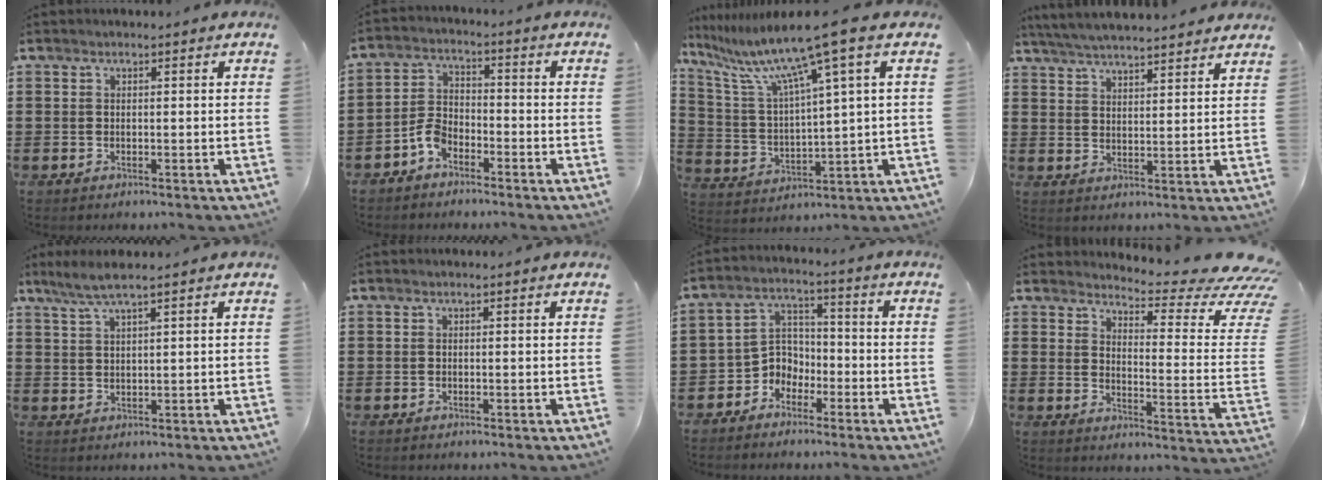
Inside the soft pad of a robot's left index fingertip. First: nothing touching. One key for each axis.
{"total": 4.1, "fx": -3.0, "fy": 2.0, "fz": 1.9, "tx": -0.050, "ty": 0.006, "tz": -0.061}
{"total": 11.2, "fx": 7.3, "fy": -0.2, "fz": 8.5, "tx": -0.198, "ty": -0.040, "tz": 0.110}
{"total": 4.9, "fx": 4.8, "fy": -0.2, "fz": 1.1, "tx": -0.039, "ty": -0.021, "tz": 0.086}
{"total": 3.9, "fx": 2.8, "fy": 0.0, "fz": 2.7, "tx": -0.057, "ty": 0.001, "tz": 0.051}
{"total": 0.0}
{"total": 4.7, "fx": -3.2, "fy": 3.3, "fz": 0.8, "tx": -0.034, "ty": 0.003, "tz": -0.071}
{"total": 6.3, "fx": 5.2, "fy": 0.5, "fz": 3.5, "tx": -0.059, "ty": -0.056, "tz": 0.082}